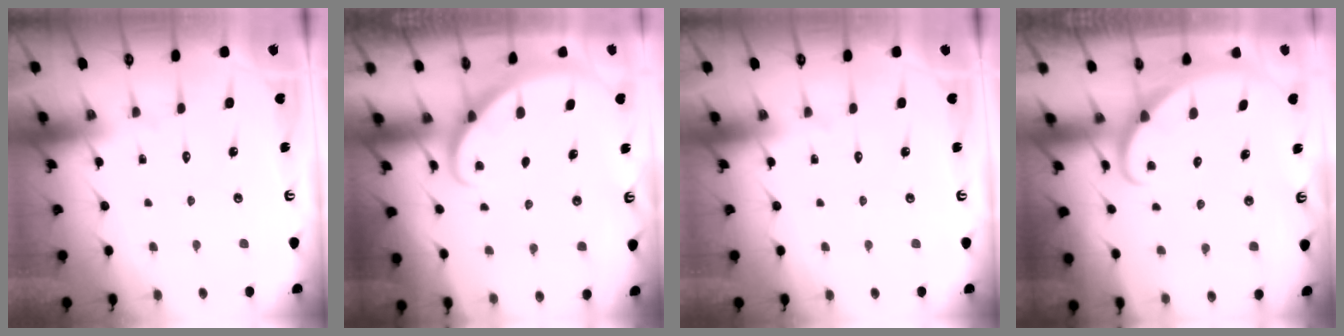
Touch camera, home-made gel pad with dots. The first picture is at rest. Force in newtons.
{"total": 2.0, "press": 2.0, "slide": 0.1}
{"total": 0.0}
{"total": 2.1, "press": 2.1, "slide": 0.0}